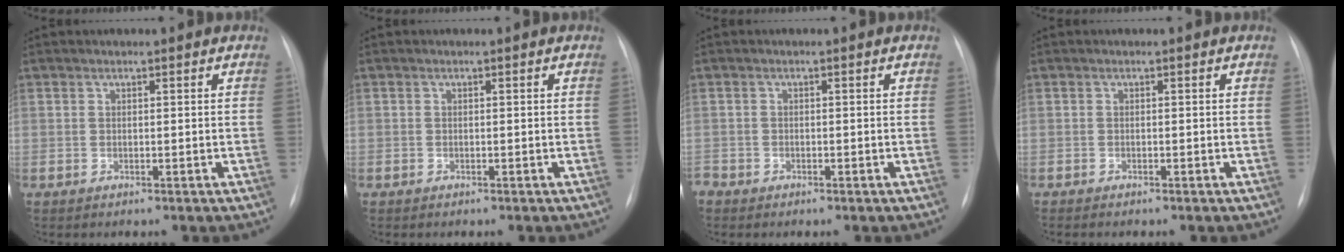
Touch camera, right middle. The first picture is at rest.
{"total": 0.0}
{"total": 1.7, "force": [-1.2, 1.2, 0.4], "torque": [-0.008, 0.003, -0.020]}
{"total": 1.4, "force": [-1.2, 0.3, 0.8], "torque": [-0.013, -0.003, -0.013]}